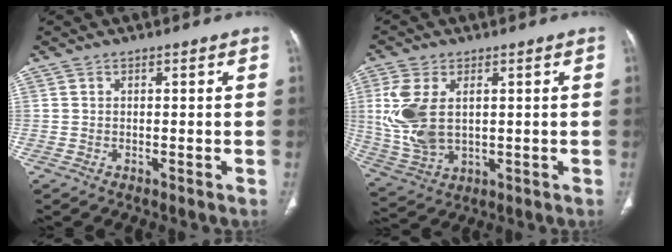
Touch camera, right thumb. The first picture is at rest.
{"total": 12.0, "force": [2.0, 7.3, 9.4], "torque": [-0.208, -0.007, 0.051]}